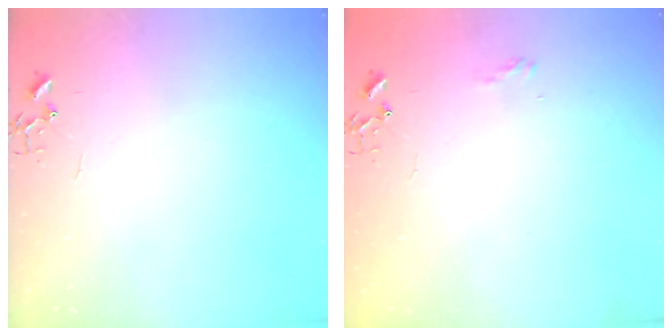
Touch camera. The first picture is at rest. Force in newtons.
{"total": 5.9, "press": 5.9, "slide": 0.8}